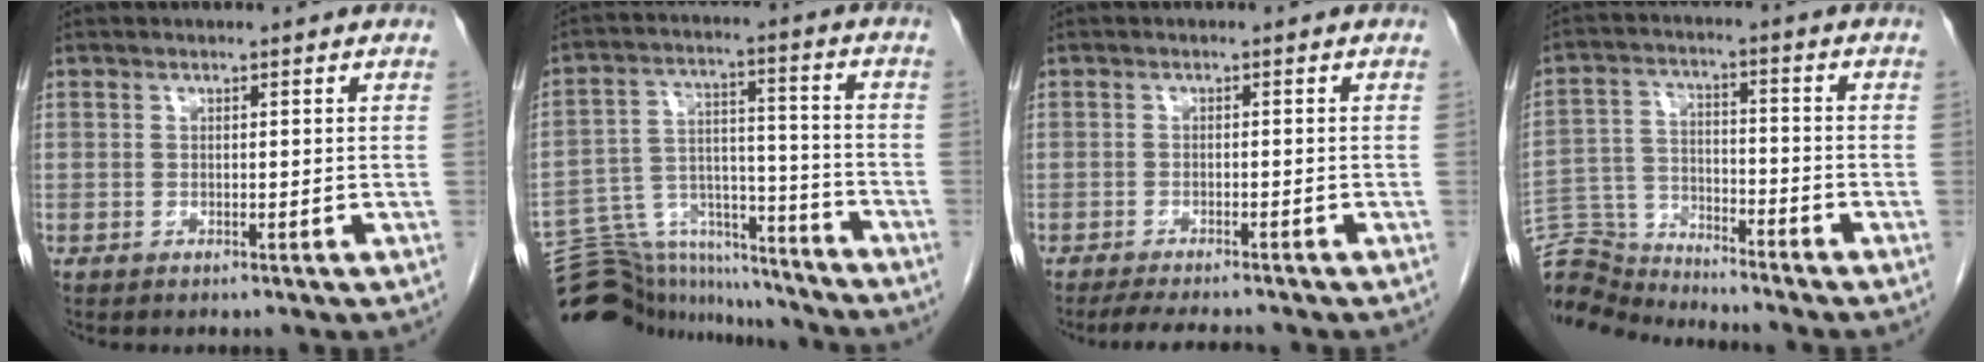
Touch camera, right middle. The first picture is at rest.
{"total": 17.2, "force": [-16.3, 5.0, 2.1], "torque": [-0.056, 0.056, -0.251]}
{"total": 5.9, "force": [-5.3, 0.6, 2.6], "torque": [-0.039, -0.016, -0.082]}
{"total": 10.0, "force": [-10.0, 0.2, -0.1], "torque": [-0.004, 0.017, -0.191]}